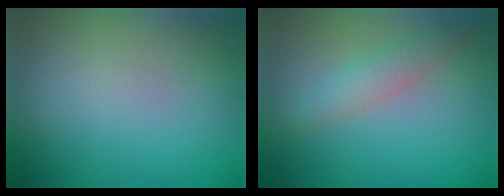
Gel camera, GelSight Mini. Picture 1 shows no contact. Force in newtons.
{"total": 2.3, "press": 2.3, "slide": 0.0}